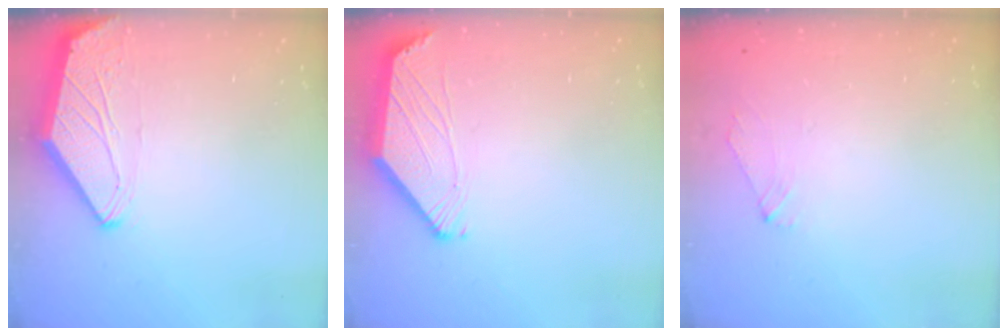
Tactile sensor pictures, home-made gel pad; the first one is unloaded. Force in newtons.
{"total": 0.0}
{"total": 2.7, "press": 2.6, "slide": 0.5}